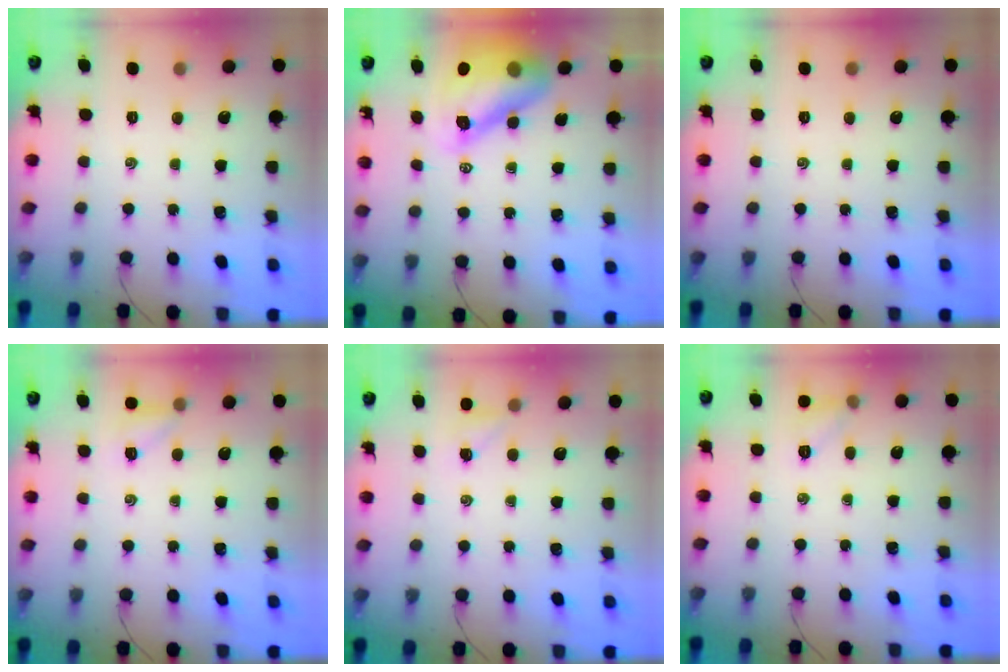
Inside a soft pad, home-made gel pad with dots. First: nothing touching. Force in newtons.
{"total": 13.9, "press": 13.2, "slide": 4.5}
{"total": 0.0}
{"total": 4.0, "press": 3.9, "slide": 1.0}
{"total": 3.8, "press": 3.6, "slide": 1.0}
{"total": 6.6, "press": 6.5, "slide": 1.3}